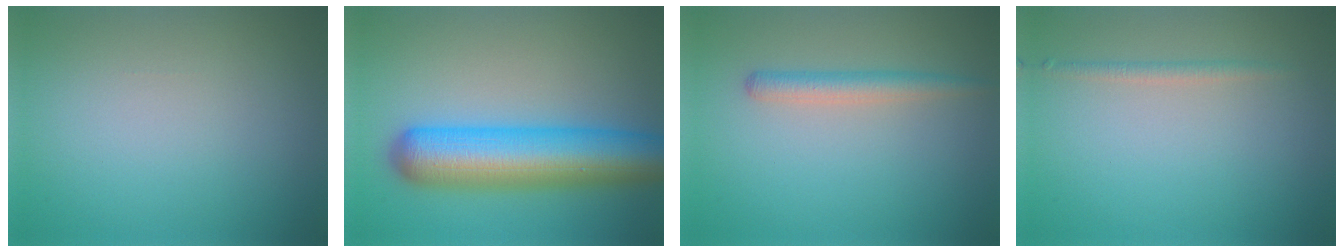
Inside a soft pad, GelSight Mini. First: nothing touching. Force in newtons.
{"total": 9.7, "press": 9.7, "slide": 0.4}
{"total": 2.2, "press": 2.2, "slide": 0.1}
{"total": 1.1, "press": 1.1, "slide": 0.0}